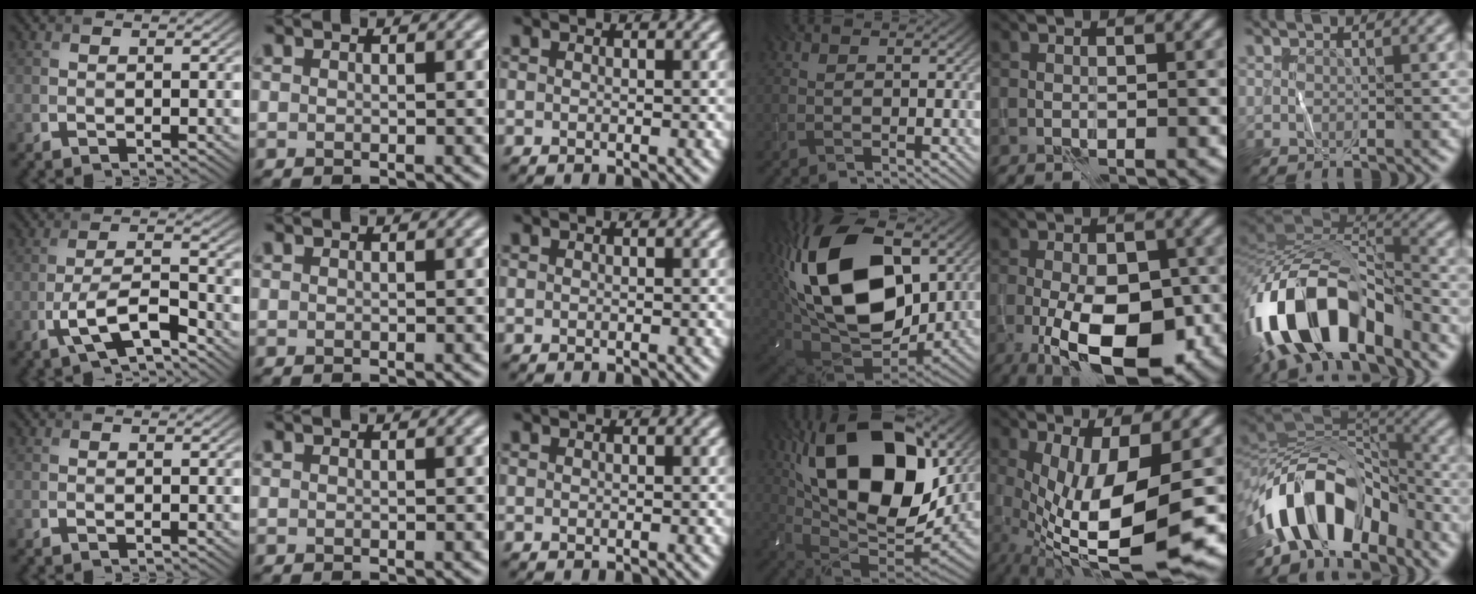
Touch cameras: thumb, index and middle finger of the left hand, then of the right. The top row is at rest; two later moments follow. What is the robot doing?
{"motion": "wipe", "object": "whiteboard"}